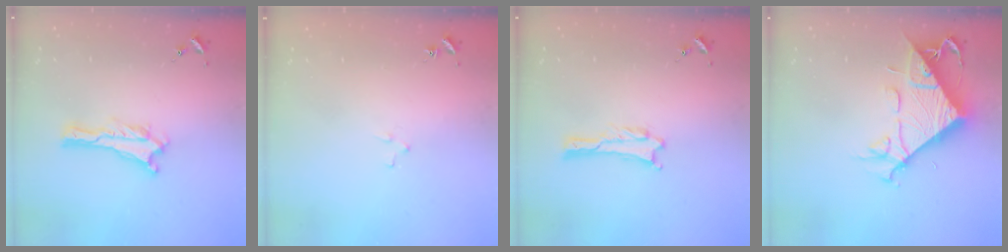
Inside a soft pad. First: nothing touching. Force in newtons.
{"total": 1.9, "press": 1.9, "slide": 0.1}
{"total": 0.6, "press": 0.6, "slide": 0.1}
{"total": 11.0, "press": 11.0, "slide": 1.1}